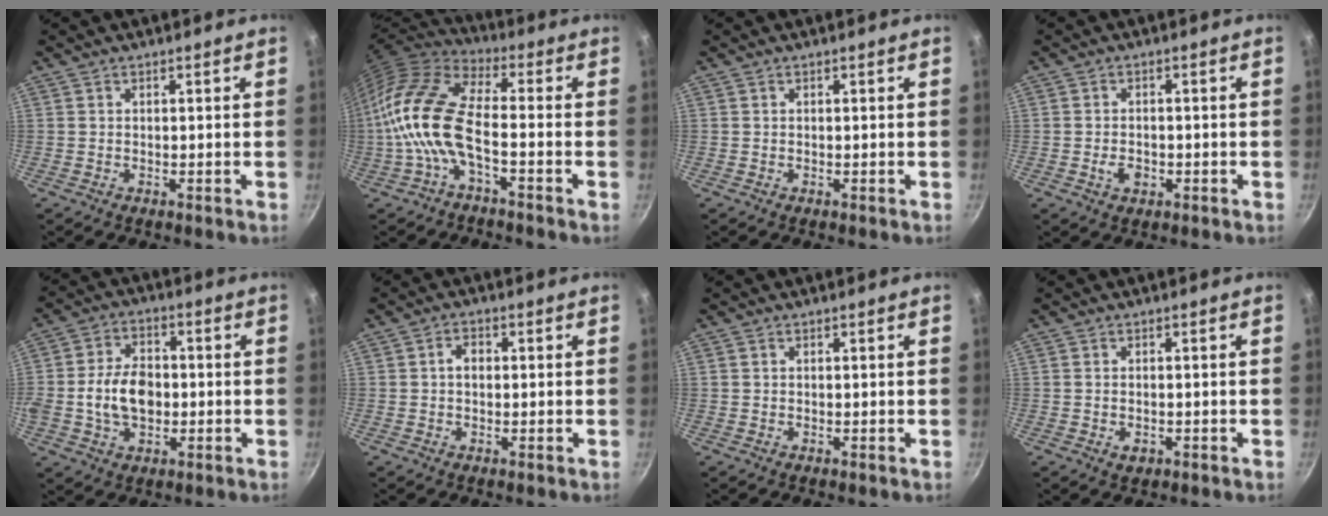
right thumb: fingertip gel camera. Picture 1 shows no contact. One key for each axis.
{"total": 14.4, "fx": -3.5, "fy": 6.0, "fz": 12.5, "tx": -0.259, "ty": 0.035, "tz": -0.088}
{"total": 0.0}
{"total": 3.0, "fx": -0.9, "fy": 2.1, "fz": 1.9, "tx": -0.028, "ty": 0.005, "tz": -0.015}
{"total": 10.4, "fx": -1.0, "fy": 7.2, "fz": 7.4, "tx": -0.115, "ty": 0.017, "tz": -0.026}
{"total": 2.7, "fx": 0.1, "fy": 2.0, "fz": 1.8, "tx": -0.020, "ty": 0.009, "tz": 0.000}
{"total": 0.0}
{"total": 1.7, "fx": -0.5, "fy": 1.2, "fz": 1.1, "tx": -0.019, "ty": -0.002, "tz": -0.008}